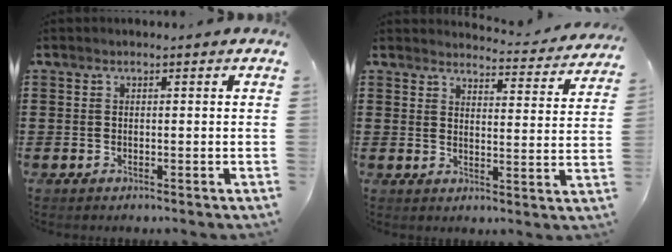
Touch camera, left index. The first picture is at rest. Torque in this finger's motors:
{"motor_torque": [-0.57, 0.73, -0.02, -0.01]}